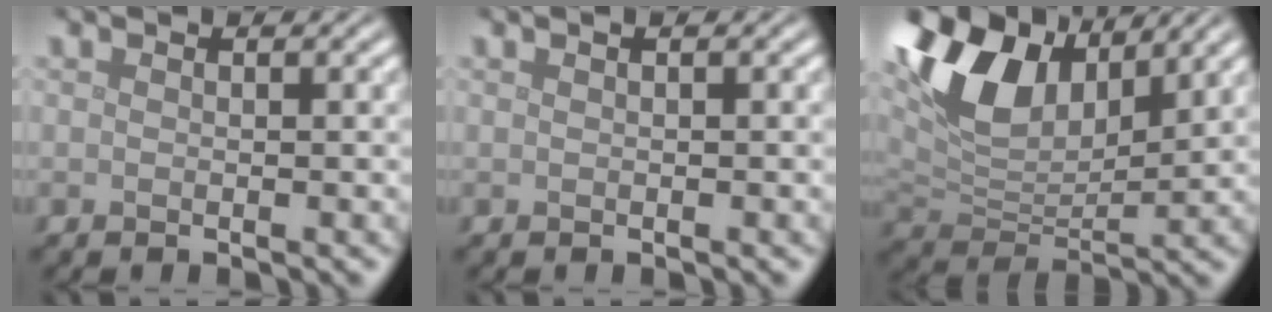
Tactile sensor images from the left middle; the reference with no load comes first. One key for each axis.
{"total": 0.7, "fx": 0.3, "fy": 0.2, "fz": 0.6, "tx": -0.010, "ty": 0.007, "tz": 0.002}
{"total": 9.4, "fx": 4.9, "fy": 5.1, "fz": 6.2, "tx": -0.133, "ty": 0.008, "tz": 0.092}